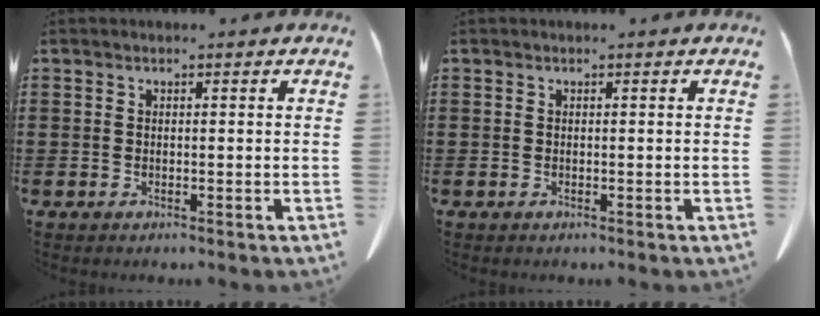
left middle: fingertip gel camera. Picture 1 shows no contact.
{"total": 0.0}